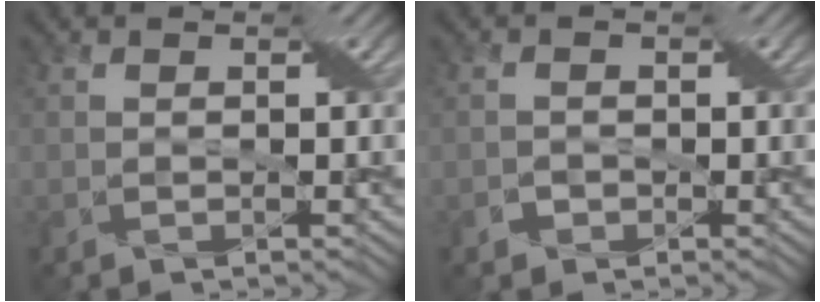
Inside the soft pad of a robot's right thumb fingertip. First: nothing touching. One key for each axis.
{"total": 1.2, "fx": -0.6, "fy": 1.0, "fz": 0.3, "tx": -0.005, "ty": 0.000, "tz": -0.012}